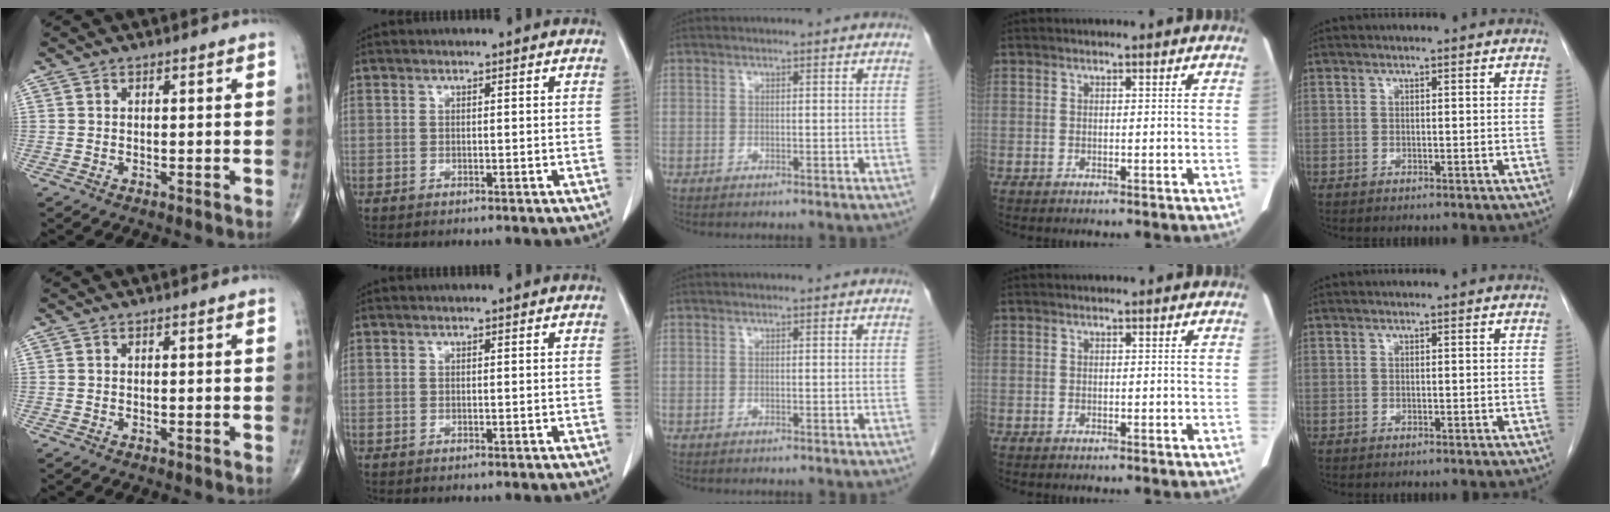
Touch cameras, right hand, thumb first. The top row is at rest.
{}